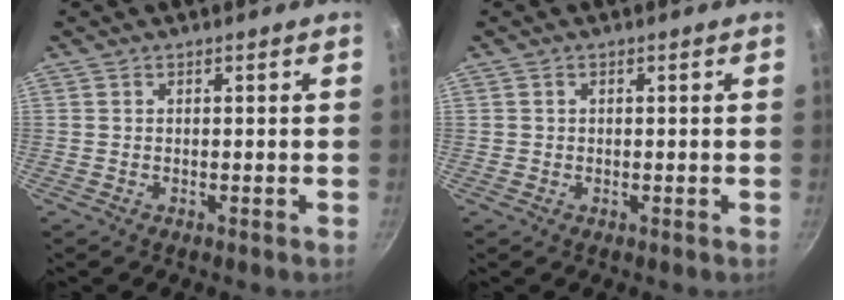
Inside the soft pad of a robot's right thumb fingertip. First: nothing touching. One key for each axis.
{"total": 0.6, "fx": 0.1, "fy": 0.6, "fz": 0.1, "tx": 0.002, "ty": 0.003, "tz": 0.002}